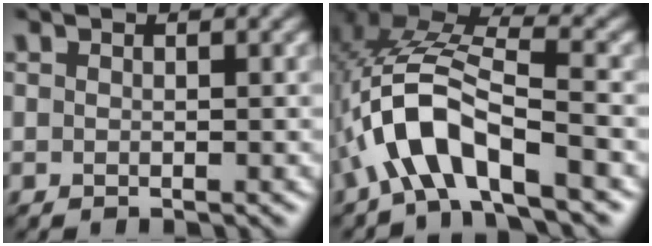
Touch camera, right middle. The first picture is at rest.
{"total": 8.1, "force": [-3.5, 3.1, 6.7], "torque": [-0.139, 0.014, -0.068]}